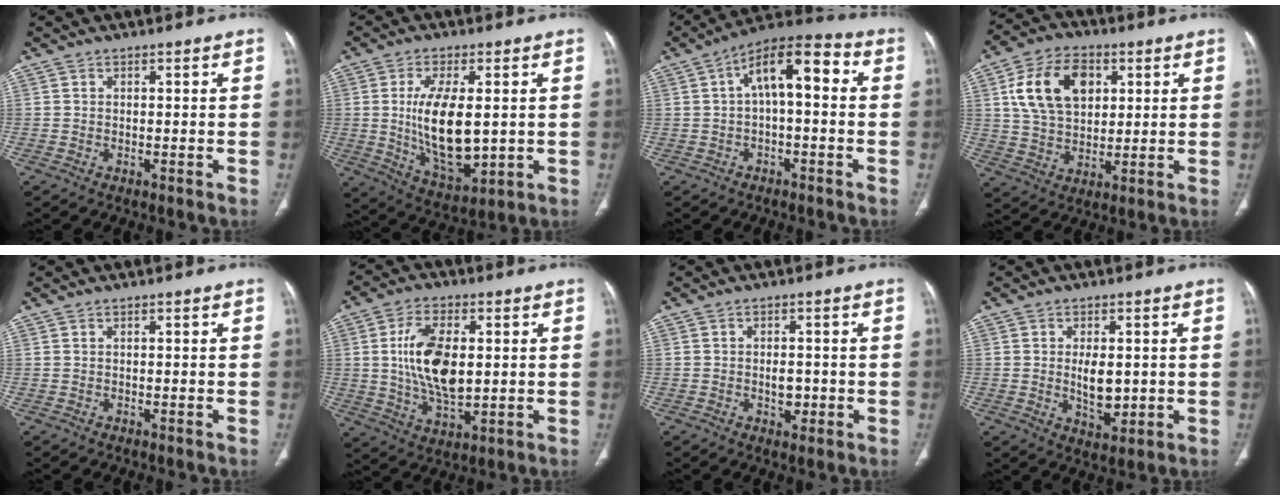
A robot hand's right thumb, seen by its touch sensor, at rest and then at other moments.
{"total": 14.6, "force": [0.6, 6.7, 12.9], "torque": [-0.219, -0.022, 0.027]}
{"total": 11.3, "force": [1.5, 5.0, 10.0], "torque": [-0.147, 0.041, 0.014]}
{"total": 14.7, "force": [4.5, 10.0, 9.8], "torque": [-0.148, -0.001, 0.083]}
{"total": 0.0}
{"total": 13.5, "force": [1.4, 7.1, 11.4], "torque": [-0.207, -0.009, 0.031]}
{"total": 3.3, "force": [-0.6, 2.2, 2.4], "torque": [-0.020, 0.005, -0.004]}
{"total": 6.6, "force": [0.1, 3.6, 5.5], "torque": [-0.074, -0.009, 0.011]}